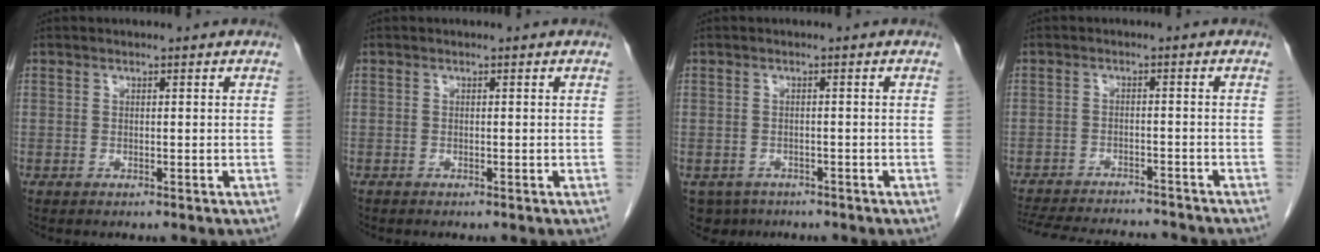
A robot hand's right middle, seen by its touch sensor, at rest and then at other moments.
{"total": 0.0}
{"total": 4.2, "force": [-3.0, 2.9, 0.5], "torque": [-0.004, 0.001, -0.042]}
{"total": 16.8, "force": [-15.4, 3.7, 5.5], "torque": [-0.138, -0.012, -0.210]}